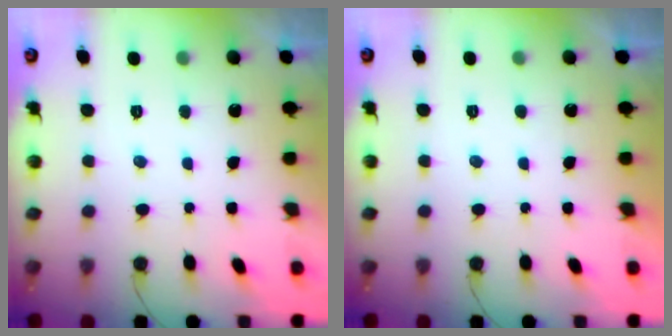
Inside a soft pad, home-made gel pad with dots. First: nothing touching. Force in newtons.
{"total": 1.8, "press": 1.8, "slide": 0.0}